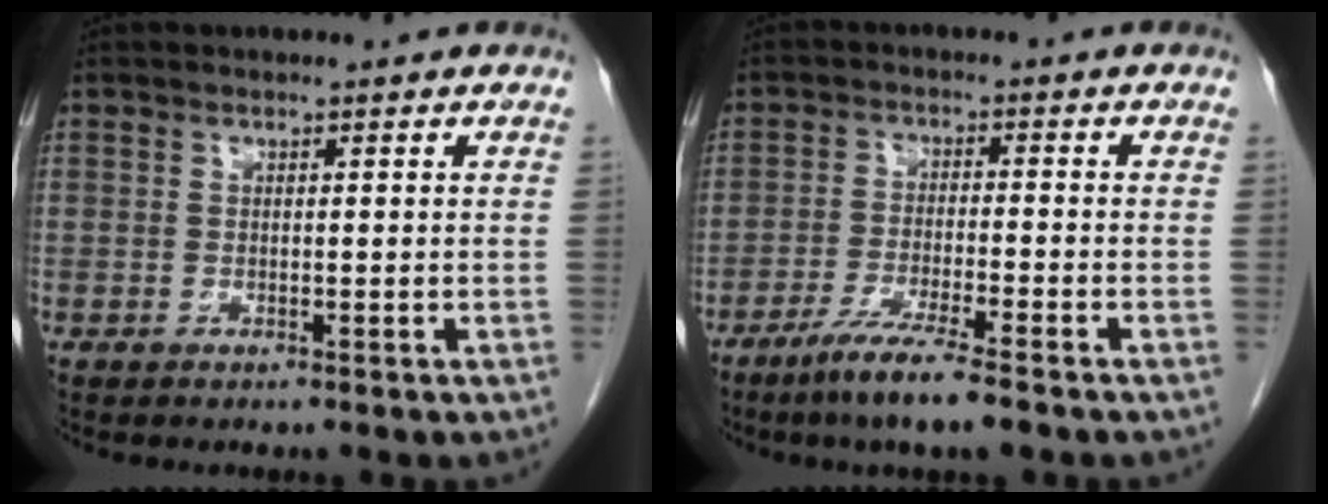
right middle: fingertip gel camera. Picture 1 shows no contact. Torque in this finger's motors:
{"motor_torque": [0.84, -0.92, 0.26, 0.08]}